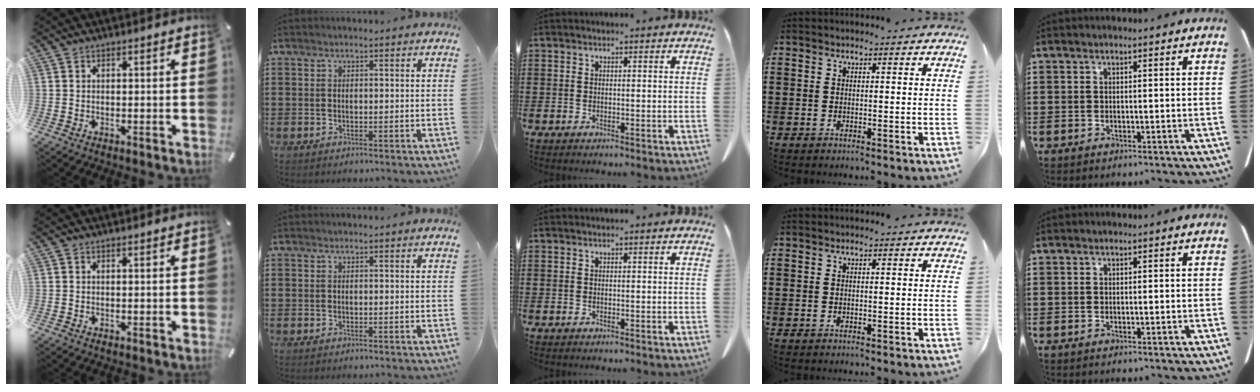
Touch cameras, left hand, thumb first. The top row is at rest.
{}